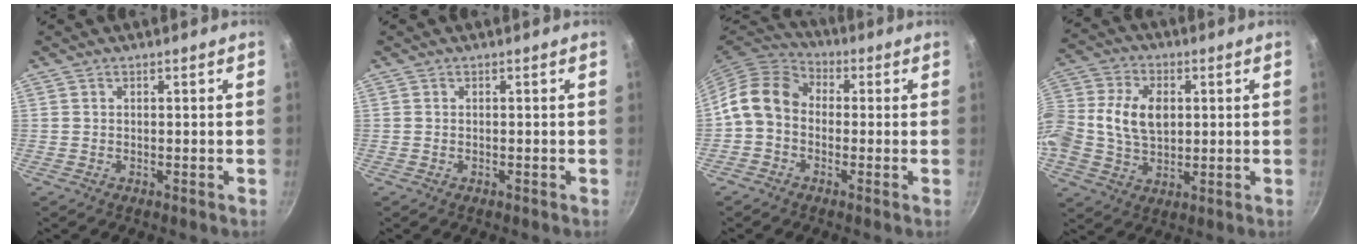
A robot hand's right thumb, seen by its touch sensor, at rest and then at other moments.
{"total": 0.0}
{"total": 10.1, "force": [-0.7, 8.1, 6.1], "torque": [-0.096, 0.037, -0.036]}
{"total": 16.3, "force": [1.3, 11.8, 11.1], "torque": [-0.235, 0.034, 0.017]}